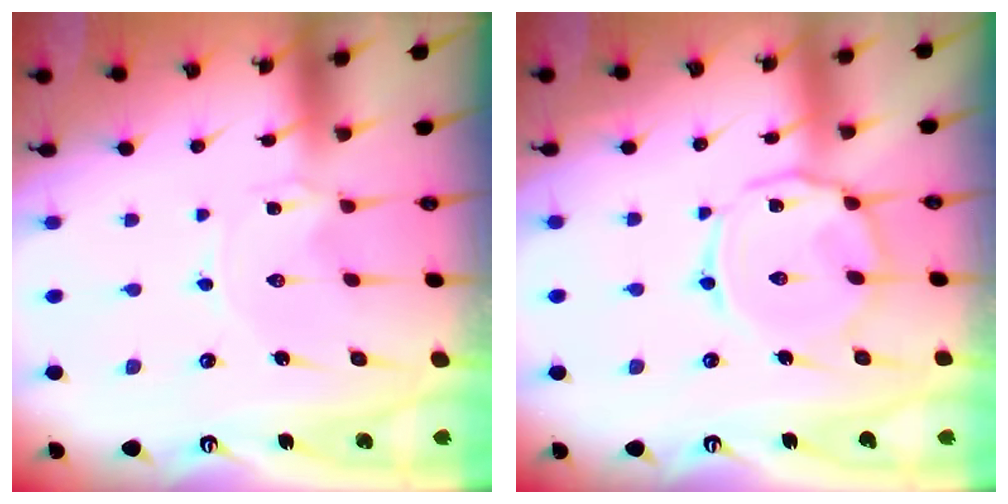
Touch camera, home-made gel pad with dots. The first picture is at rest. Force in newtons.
{"total": 9.8, "press": 9.8, "slide": 0.9}